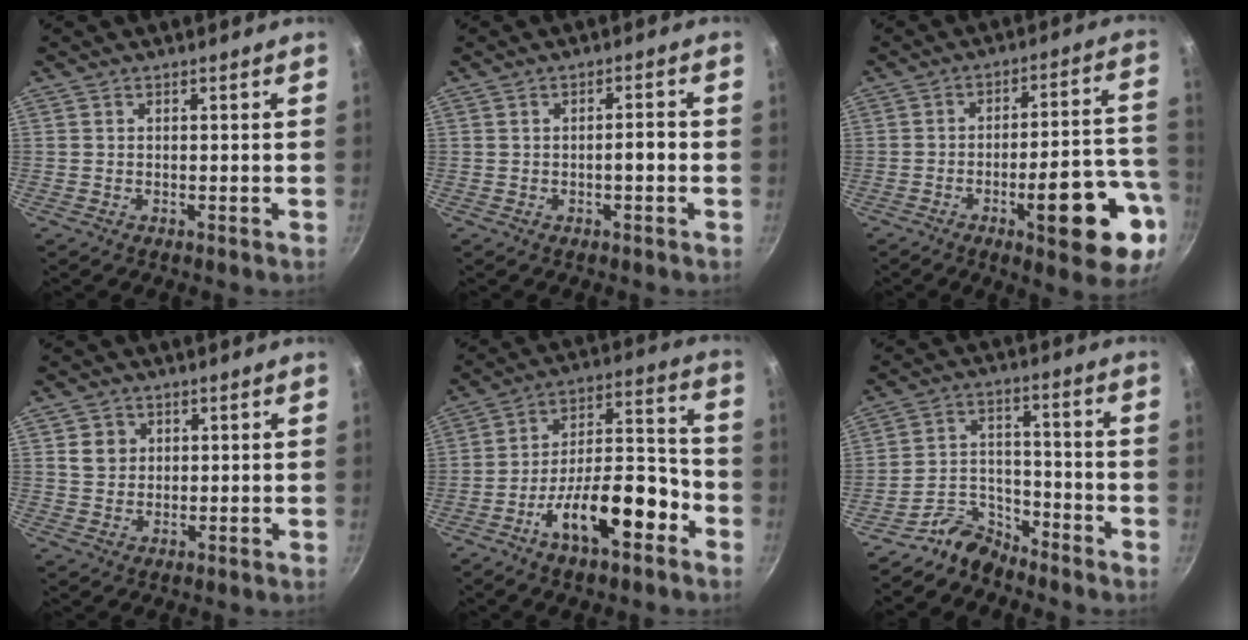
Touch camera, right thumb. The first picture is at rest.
{"total": 2.6, "force": [-0.7, 0.8, 2.4], "torque": [-0.029, 0.015, -0.010]}
{"total": 17.3, "force": [-6.5, 4.8, 15.3], "torque": [-0.180, 0.040, -0.087]}
{"total": 4.1, "force": [1.3, 3.7, 1.3], "torque": [-0.001, 0.004, 0.023]}
{"total": 17.1, "force": [-8.4, 7.0, 13.1], "torque": [-0.176, 0.071, -0.141]}
{"total": 7.5, "force": [-6.6, 3.2, 1.3], "torque": [-0.006, 0.075, -0.135]}